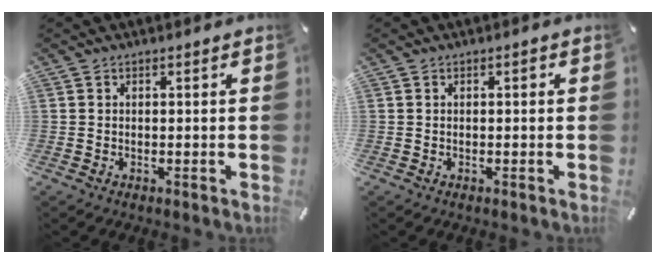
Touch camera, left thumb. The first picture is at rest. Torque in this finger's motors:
{"motor_torque": [0.00, 0.22, 0.09, -0.30, 0.03]}